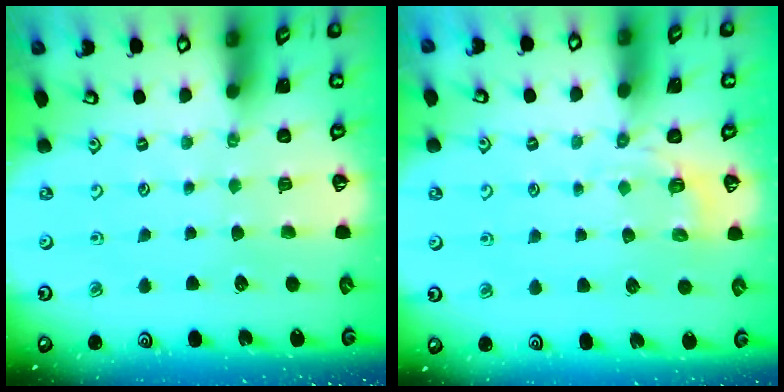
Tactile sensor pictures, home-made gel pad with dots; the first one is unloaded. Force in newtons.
{"total": 2.8, "press": 2.2, "slide": 1.8}